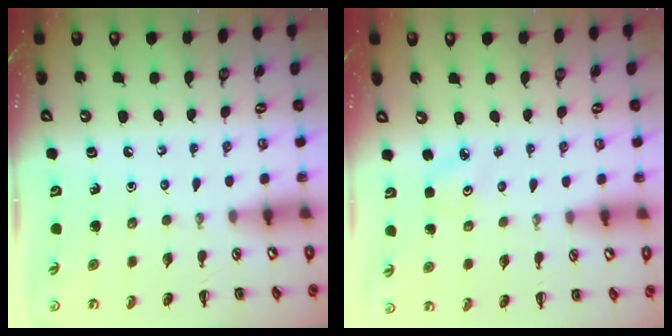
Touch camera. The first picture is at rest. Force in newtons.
{"total": 2.1, "press": 2.0, "slide": 0.6}